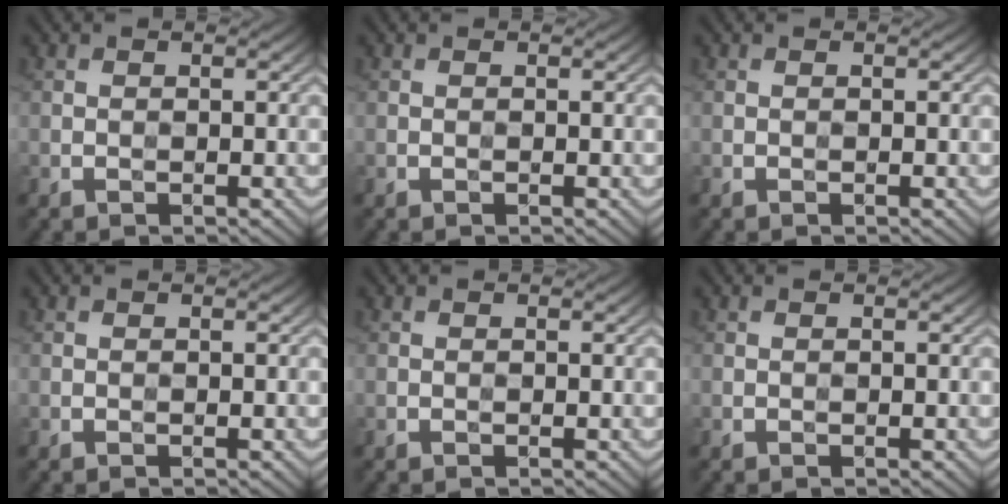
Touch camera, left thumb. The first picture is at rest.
{"total": 0.0}
{"total": 0.0}
{"total": 0.0}
{"total": 0.0}
{"total": 0.0}